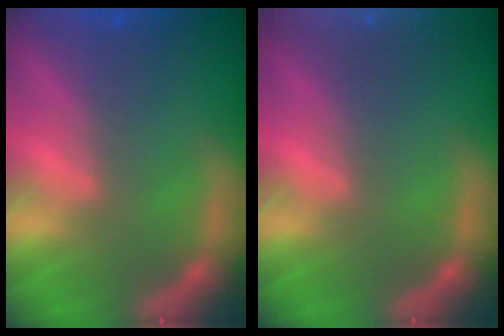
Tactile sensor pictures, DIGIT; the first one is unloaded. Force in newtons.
{"total": 8.5}